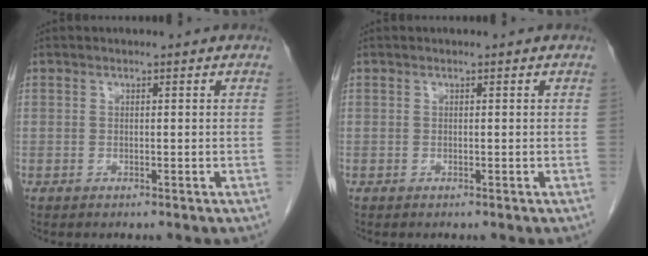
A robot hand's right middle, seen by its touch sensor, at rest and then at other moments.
{"total": 0.0}